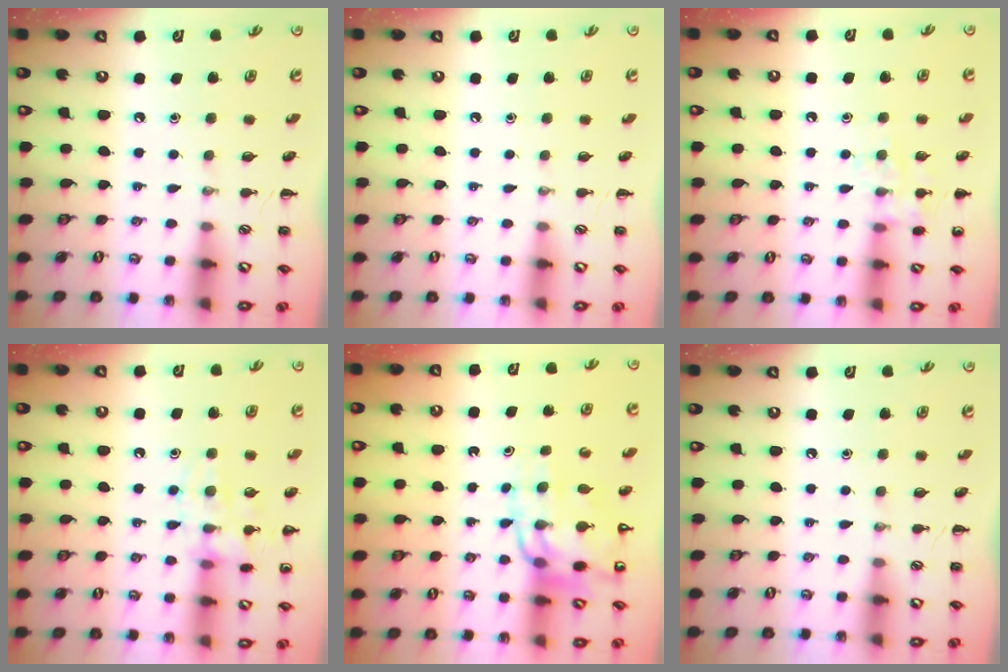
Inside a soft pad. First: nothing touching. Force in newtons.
{"total": 0.0}
{"total": 8.2, "press": 8.1, "slide": 1.1}
{"total": 11.4, "press": 11.4, "slide": 0.5}
{"total": 12.6, "press": 12.1, "slide": 3.5}
{"total": 0.0}